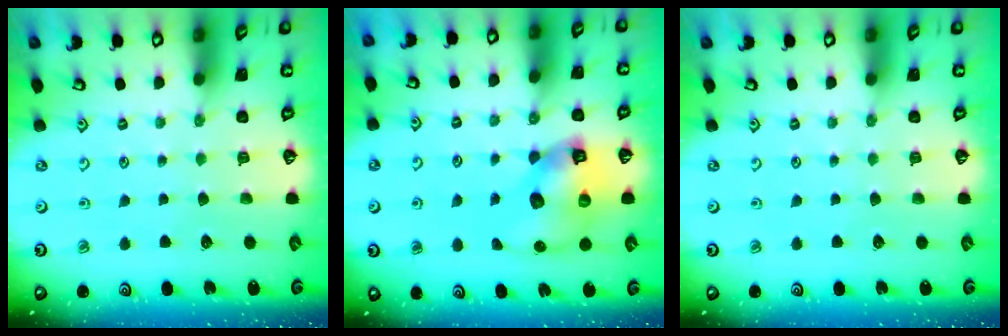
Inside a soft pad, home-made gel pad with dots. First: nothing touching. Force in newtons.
{"total": 11.8, "press": 11.7, "slide": 1.5}
{"total": 0.0}